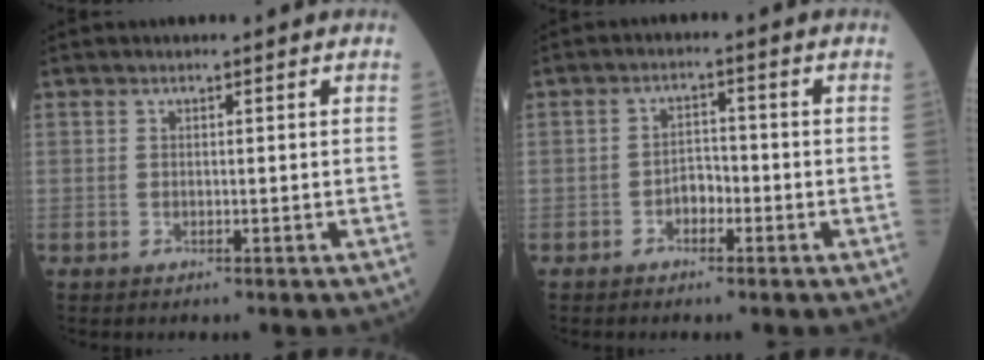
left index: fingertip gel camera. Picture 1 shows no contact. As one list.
[{"total": 2.7, "force": [-1.4, 1.6, 1.7], "torque": [-0.025, 0.008, -0.028]}]